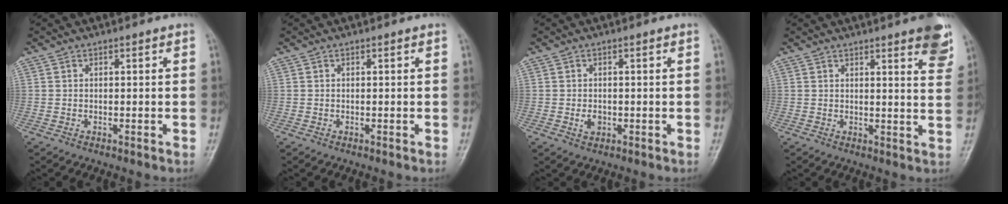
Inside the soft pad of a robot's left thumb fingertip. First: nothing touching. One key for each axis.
{"total": 0.0}
{"total": 1.9, "fx": -0.3, "fy": 1.4, "fz": 1.2, "tx": -0.017, "ty": 0.000, "tz": -0.004}
{"total": 8.1, "fx": 5.1, "fy": 1.5, "fz": 6.1, "tx": -0.057, "ty": -0.022, "tz": 0.053}